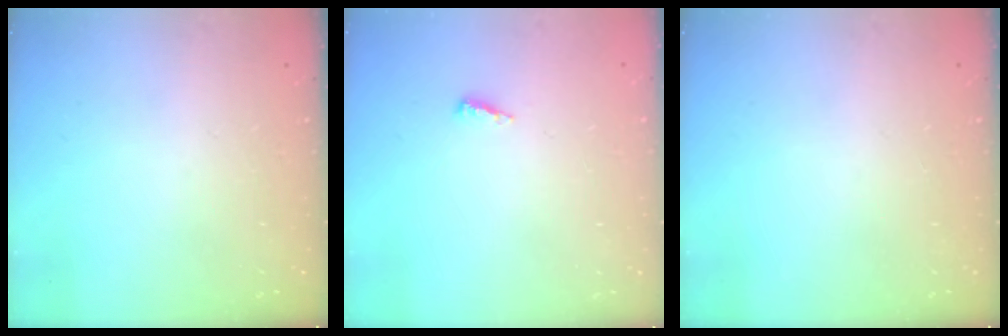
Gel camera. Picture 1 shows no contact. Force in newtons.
{"total": 2.5, "press": 2.5, "slide": 0.2}
{"total": 0.0}